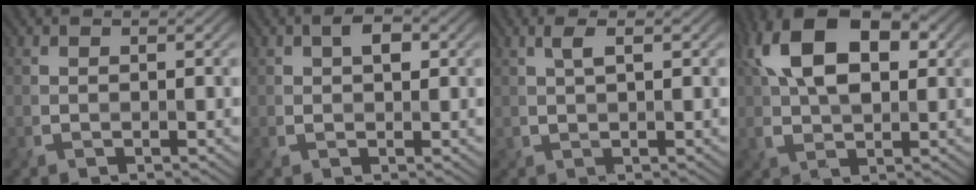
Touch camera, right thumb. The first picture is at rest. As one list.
[{"total": 2.5, "force": [0.7, 1.3, 2.0], "torque": [-0.034, 0.007, 0.008]}, {"total": 2.1, "force": [0.7, 0.2, 1.9], "torque": [-0.045, 0.007, 0.010]}, {"total": 12.6, "force": [3.7, 7.0, 9.8], "torque": [-0.196, 0.024, 0.054]}]